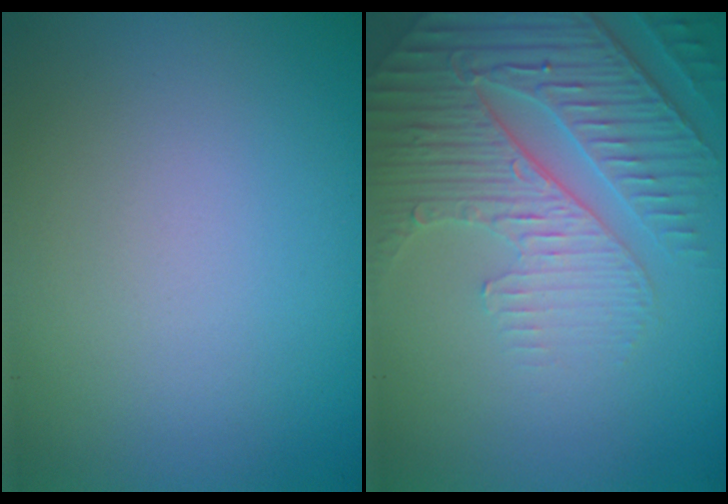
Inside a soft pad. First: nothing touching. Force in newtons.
{"total": 6.1, "press": 4.9, "slide": 3.5}